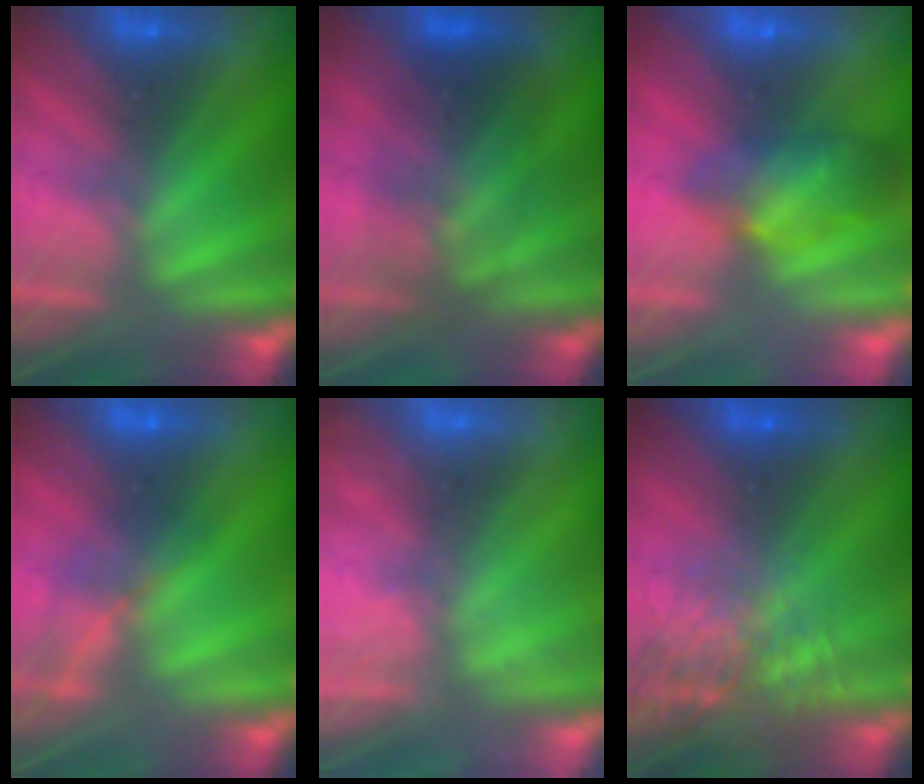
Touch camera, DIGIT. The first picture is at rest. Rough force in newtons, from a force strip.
{"total": 3.4}
{"total": 7.8}
{"total": 1.6}
{"total": 2.4}
{"total": 10.1}